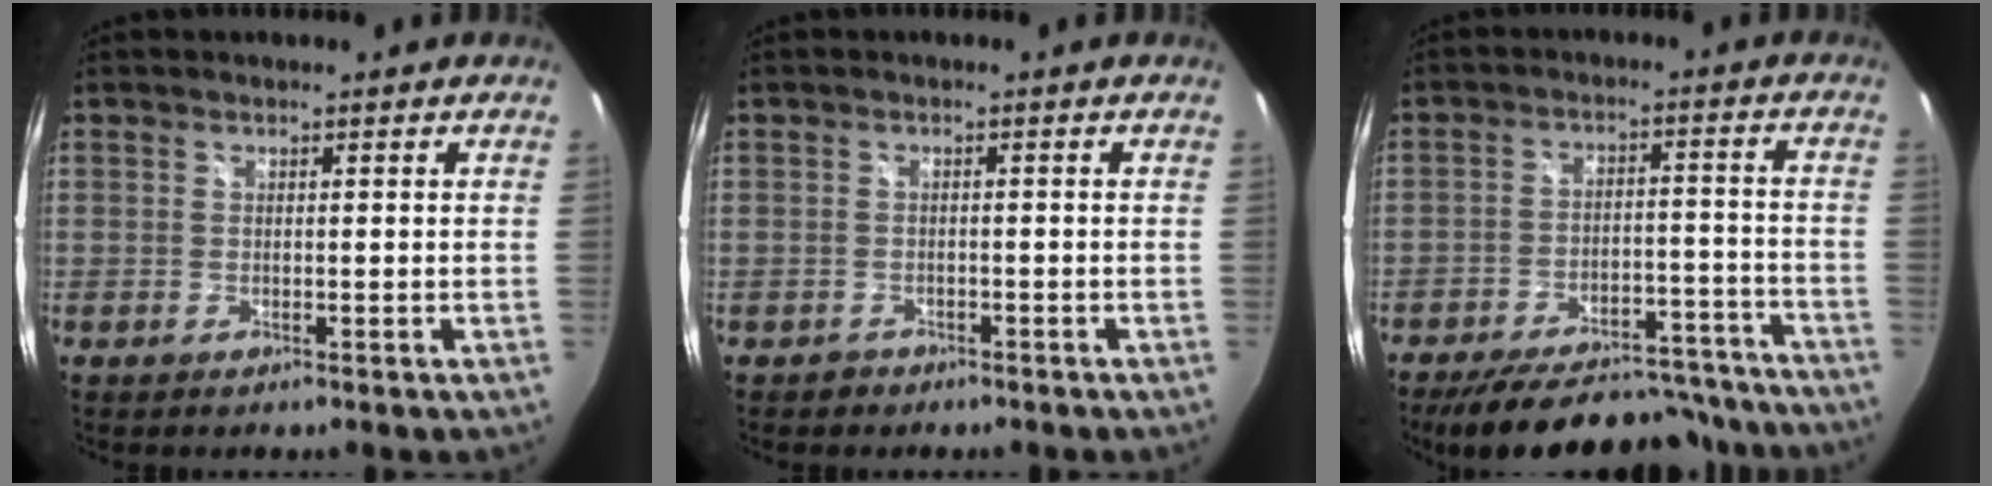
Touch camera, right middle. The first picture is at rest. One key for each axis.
{"total": 1.6, "fx": -1.0, "fy": 1.2, "fz": 0.2, "tx": -0.009, "ty": 0.002, "tz": -0.014}
{"total": 23.1, "fx": -20.0, "fy": 7.3, "fz": 8.8, "tx": -0.160, "ty": 0.021, "tz": -0.252}